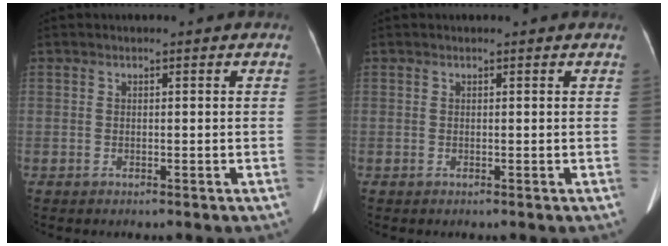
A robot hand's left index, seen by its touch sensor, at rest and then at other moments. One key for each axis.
{"total": 0.7, "fx": 0.7, "fy": 0.0, "fz": 0.1, "tx": -0.005, "ty": 0.002, "tz": 0.005}